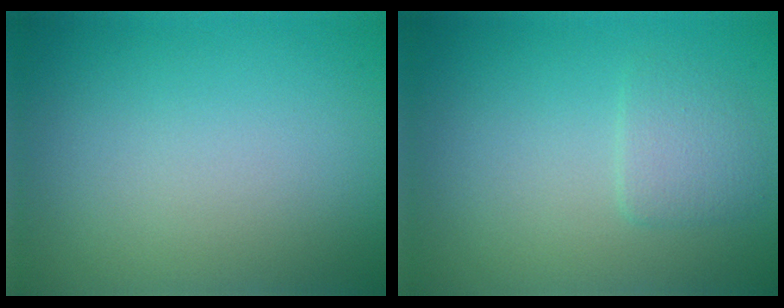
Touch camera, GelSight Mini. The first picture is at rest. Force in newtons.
{"total": 1.6, "press": 1.6, "slide": 0.3}